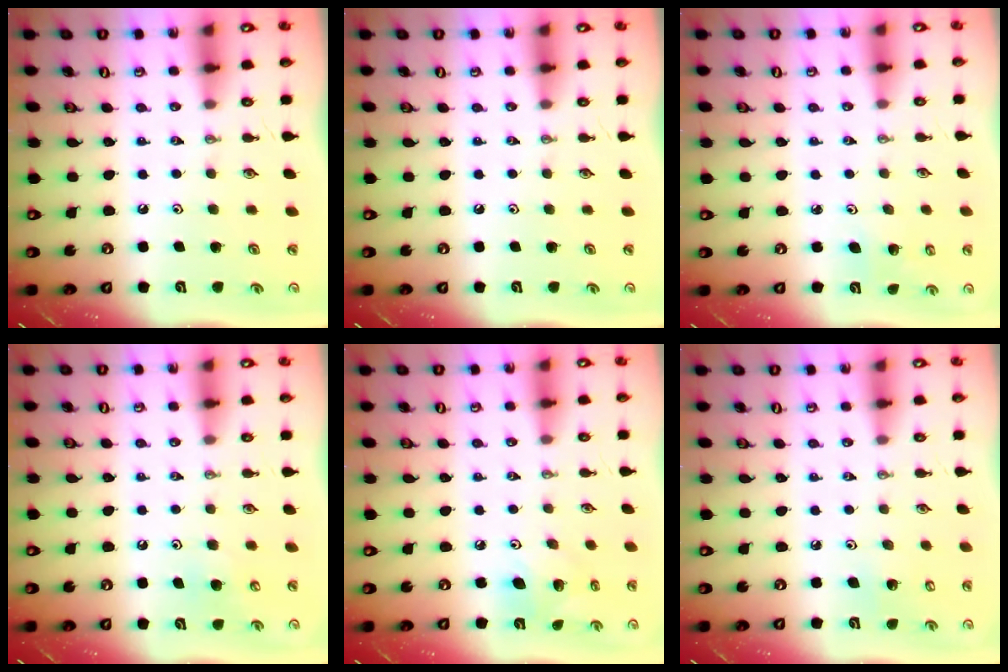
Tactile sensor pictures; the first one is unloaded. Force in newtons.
{"total": 0.0}
{"total": 3.4, "press": 3.2, "slide": 0.9}
{"total": 5.8, "press": 5.7, "slide": 0.6}
{"total": 8.3, "press": 8.1, "slide": 2.0}
{"total": 4.6, "press": 4.5, "slide": 0.3}